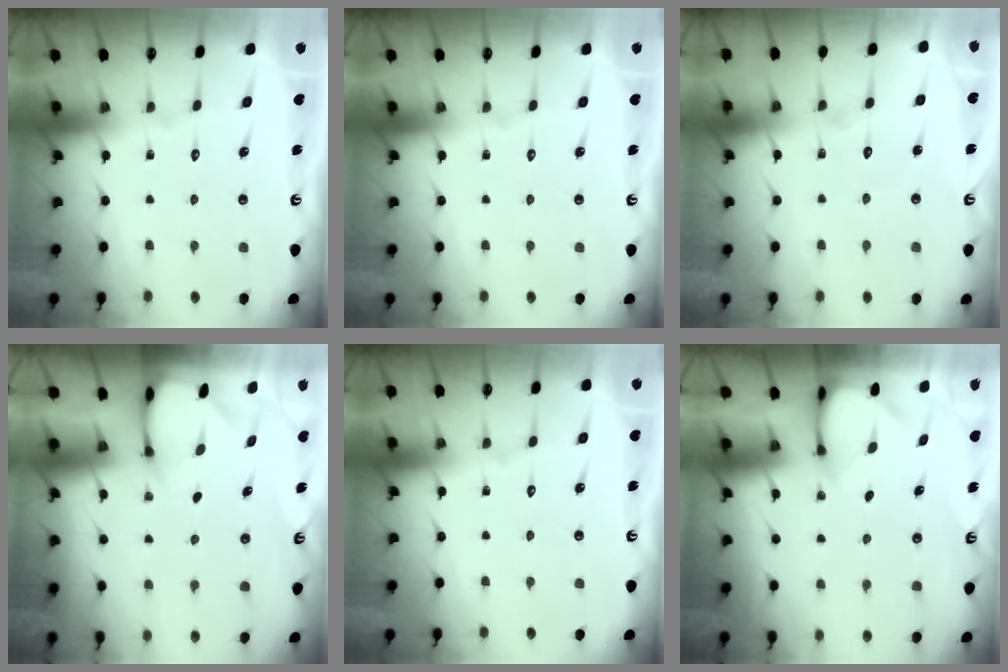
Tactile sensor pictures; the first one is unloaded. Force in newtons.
{"total": 0.0}
{"total": 4.0, "press": 4.0, "slide": 0.3}
{"total": 2.0, "press": 2.0, "slide": 0.1}
{"total": 0.0}
{"total": 3.2, "press": 3.2, "slide": 0.3}